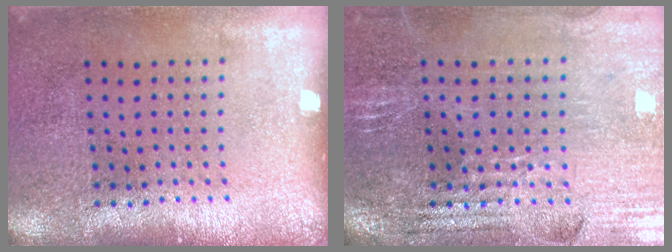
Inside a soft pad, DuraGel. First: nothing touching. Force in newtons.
{"total": 2.8, "press": 2.8, "slide": 0.4}